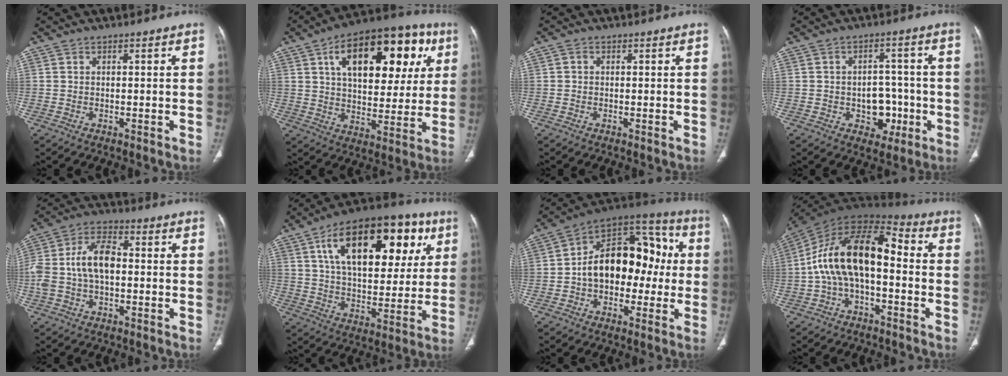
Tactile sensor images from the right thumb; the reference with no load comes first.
{"total": 24.6, "force": [8.9, 13.0, 18.9], "torque": [-0.236, 0.009, 0.132]}
{"total": 0.6, "force": [0.0, 0.5, 0.2], "torque": [0.000, 0.002, -0.002]}
{"total": 7.4, "force": [-1.9, 5.6, 4.4], "torque": [-0.019, 0.023, -0.018]}
{"total": 11.0, "force": [-0.3, 6.3, 8.9], "torque": [-0.186, 0.033, -0.010]}
{"total": 26.6, "force": [10.0, 13.9, 20.4], "torque": [-0.279, 0.003, 0.157]}
{"total": 20.5, "force": [-0.1, 13.4, 15.5], "torque": [-0.193, 0.057, -0.007]}
{"total": 17.2, "force": [-1.2, 8.9, 14.7], "torque": [-0.253, 0.055, -0.032]}